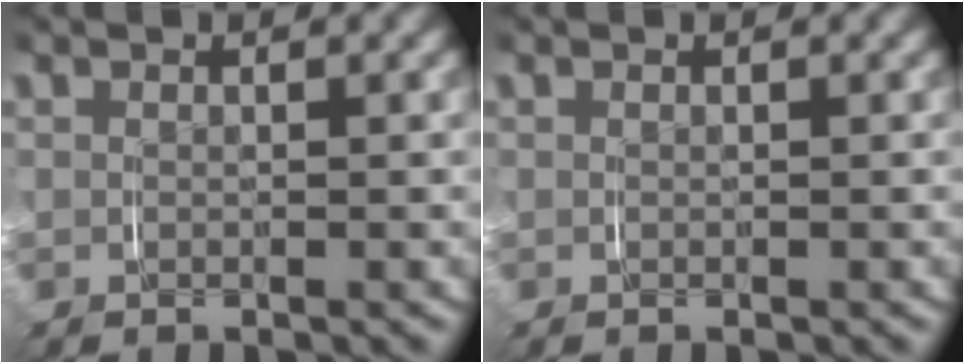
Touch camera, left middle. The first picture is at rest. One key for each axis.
{"total": 0.0}